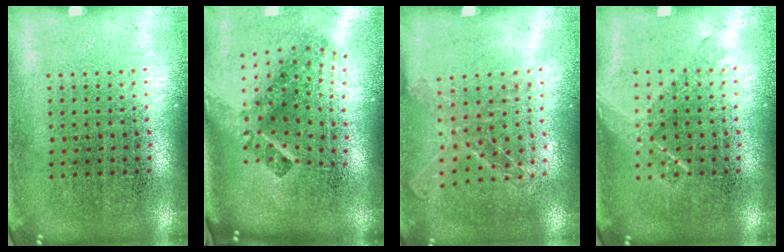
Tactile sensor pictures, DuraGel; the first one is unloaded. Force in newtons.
{"total": 2.8, "press": 1.6, "slide": 2.2}
{"total": 1.1, "press": 1.1, "slide": 0.3}
{"total": 1.1, "press": 1.1, "slide": 0.2}